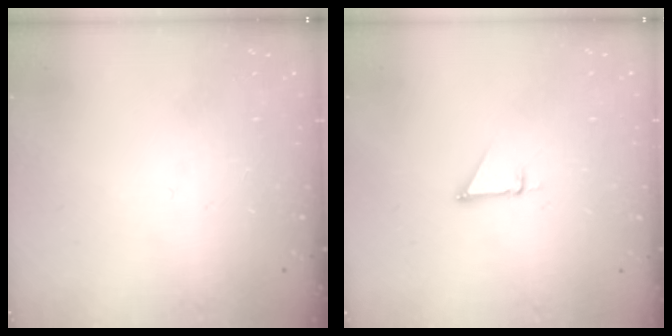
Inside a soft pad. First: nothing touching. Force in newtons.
{"total": 2.3, "press": 2.3, "slide": 0.1}